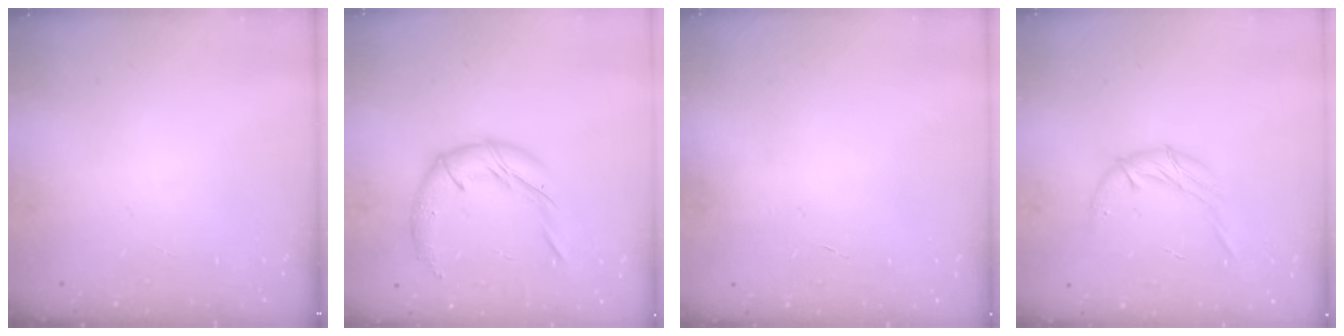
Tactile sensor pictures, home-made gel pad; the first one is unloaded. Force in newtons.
{"total": 13.2, "press": 13.2, "slide": 1.3}
{"total": 0.0}
{"total": 7.9, "press": 7.8, "slide": 0.3}